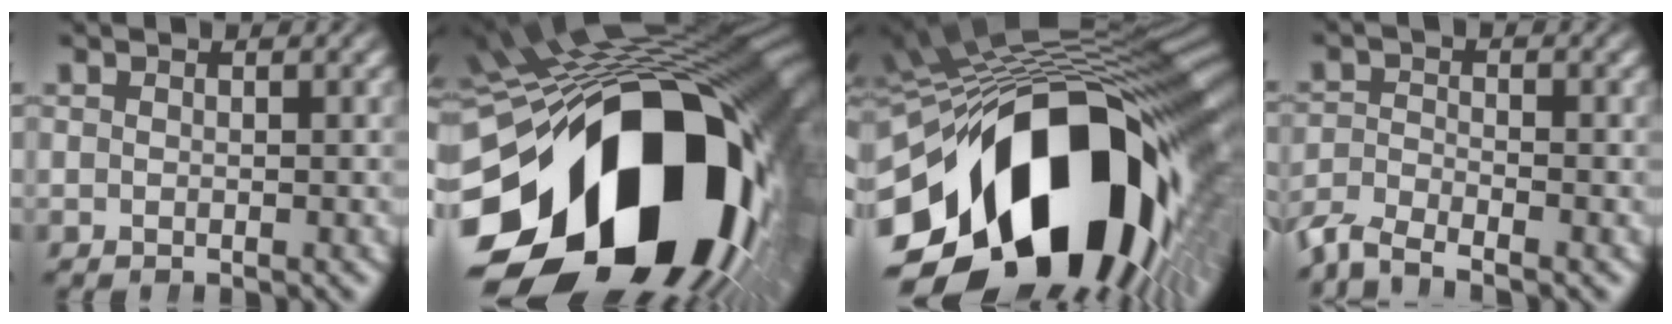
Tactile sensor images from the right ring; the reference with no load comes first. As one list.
[{"total": 37.2, "force": [-6.2, 22.8, 28.6], "torque": [-0.432, -0.049, -0.070]}, {"total": 30.0, "force": [-6.1, 18.4, 22.9], "torque": [-0.369, -0.039, -0.075]}, {"total": 4.3, "force": [-3.6, 1.9, 1.5], "torque": [-0.038, -0.017, -0.055]}]